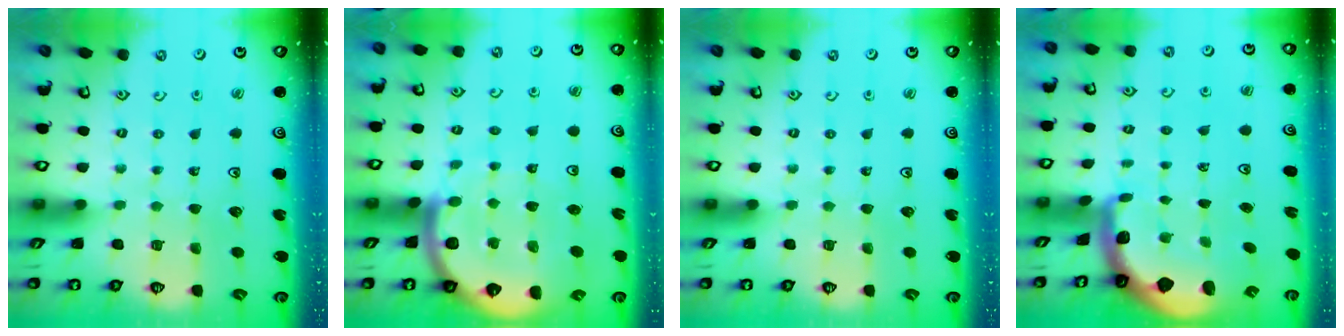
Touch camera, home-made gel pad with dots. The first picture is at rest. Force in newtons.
{"total": 10.0, "press": 9.9, "slide": 1.0}
{"total": 0.0}
{"total": 1.9, "press": 1.9, "slide": 0.4}